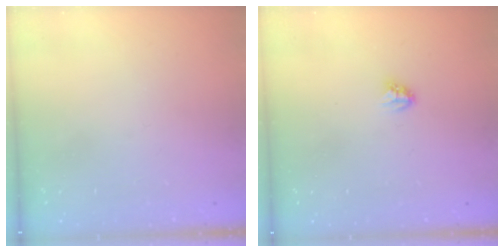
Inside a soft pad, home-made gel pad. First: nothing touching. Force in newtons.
{"total": 2.8, "press": 2.8, "slide": 0.3}